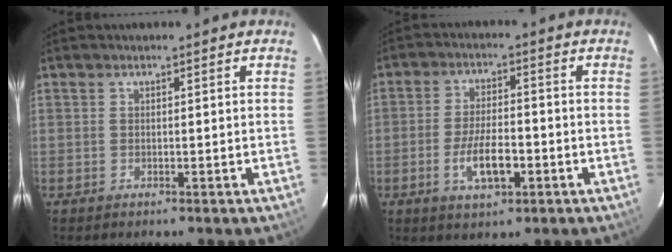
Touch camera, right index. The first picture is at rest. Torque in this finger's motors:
{"motor_torque": [0.46, -0.08, 0.44, 0.07]}